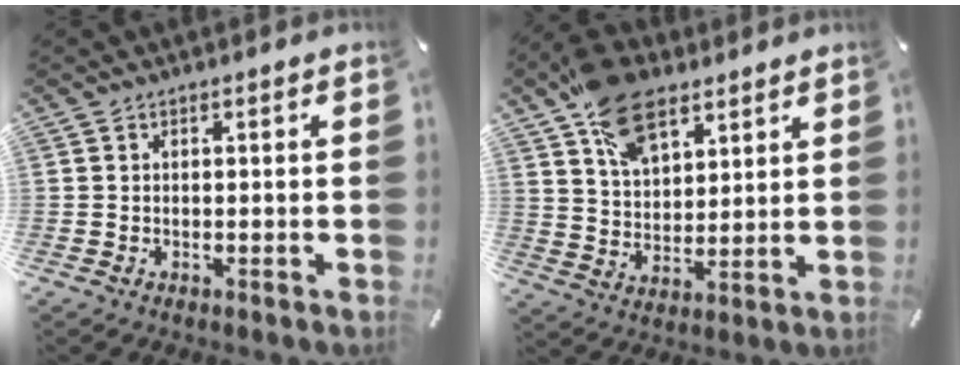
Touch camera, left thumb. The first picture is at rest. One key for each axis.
{"total": 13.5, "fx": 8.3, "fy": 8.0, "fz": 7.0, "tx": -0.130, "ty": -0.026, "tz": 0.155}